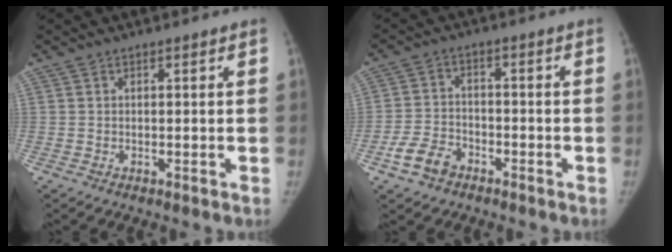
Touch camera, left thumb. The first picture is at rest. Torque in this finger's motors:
{"motor_torque": [-0.34, 0.39, 0.35, 0.24, 0.02]}